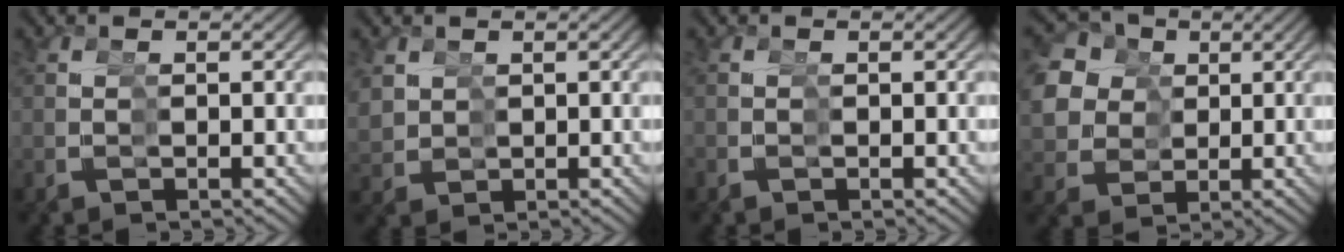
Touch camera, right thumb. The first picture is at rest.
{"total": 2.4, "force": [1.8, 1.6, -0.2], "torque": [-0.006, -0.004, 0.039]}
{"total": 0.5, "force": [-0.3, 0.4, 0.2], "torque": [-0.005, -0.004, -0.004]}
{"total": 10.6, "force": [3.7, 9.0, 4.2], "torque": [-0.096, -0.001, 0.055]}